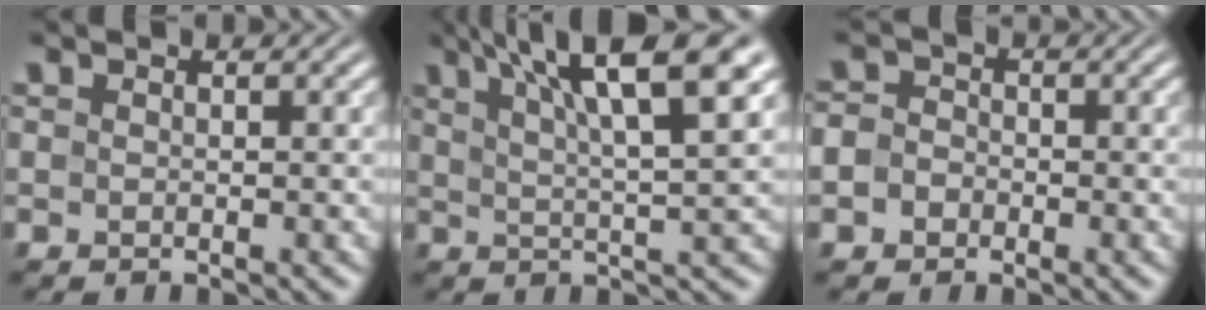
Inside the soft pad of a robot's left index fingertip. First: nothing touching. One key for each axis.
{"total": 10.2, "fx": 5.5, "fy": 2.1, "fz": 8.3, "tx": -0.114, "ty": 0.023, "tz": 0.081}
{"total": 2.5, "fx": -0.6, "fy": 2.2, "fz": 1.0, "tx": -0.003, "ty": 0.009, "tz": -0.024}